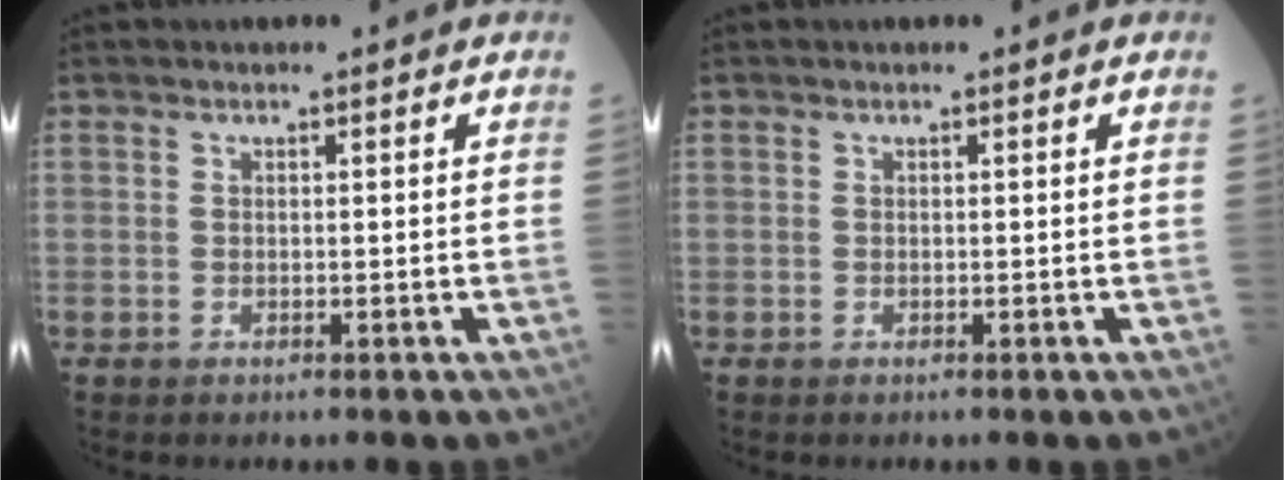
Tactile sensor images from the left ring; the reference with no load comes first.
{"total": 0.0}